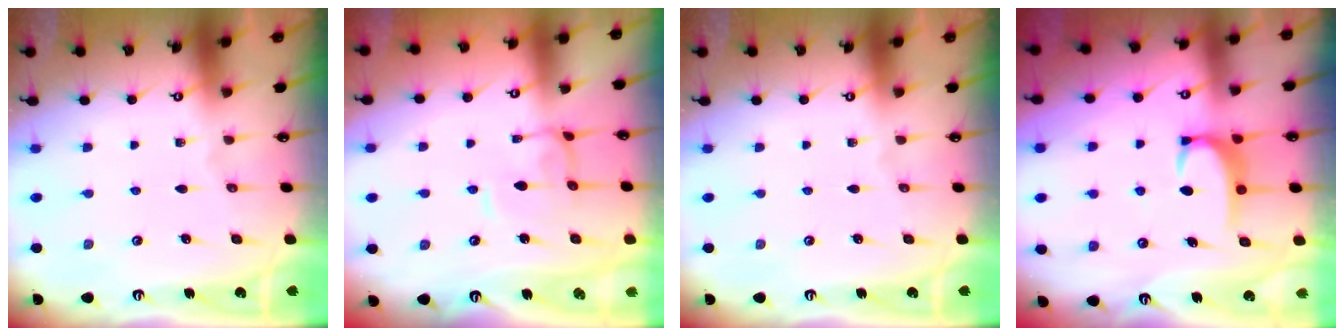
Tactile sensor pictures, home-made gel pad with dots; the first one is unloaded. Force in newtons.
{"total": 0.7, "press": 0.5, "slide": 0.4}
{"total": 0.0}
{"total": 3.4, "press": 3.3, "slide": 0.4}